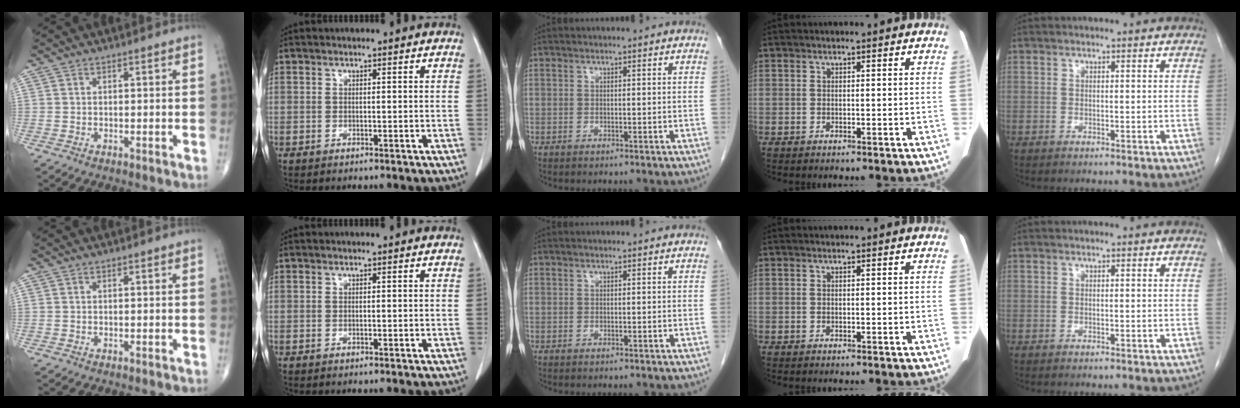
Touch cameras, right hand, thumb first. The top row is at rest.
{}